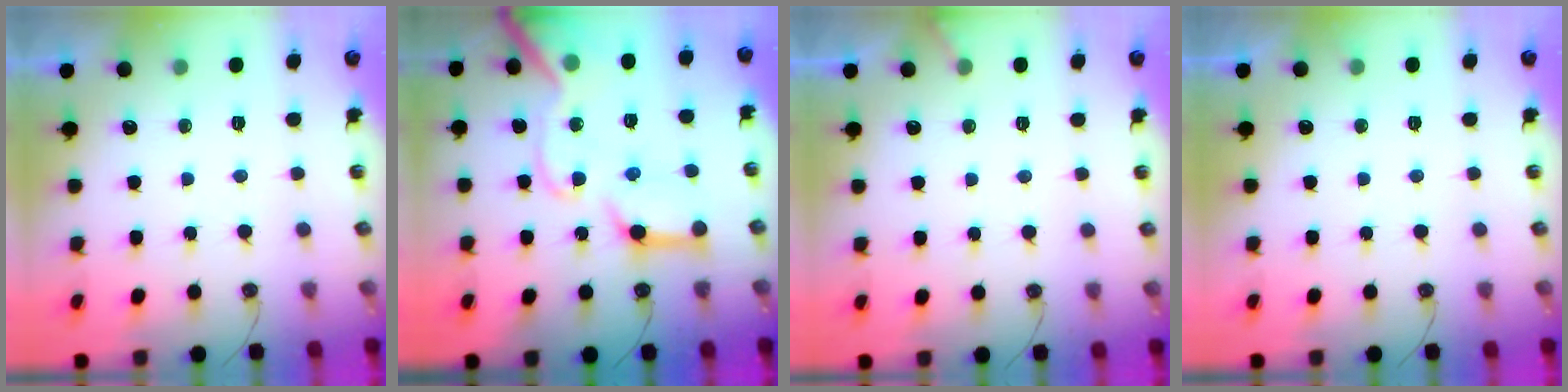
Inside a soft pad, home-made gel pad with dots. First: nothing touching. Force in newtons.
{"total": 21.5, "press": 21.4, "slide": 2.4}
{"total": 2.9, "press": 2.9, "slide": 0.2}
{"total": 2.9, "press": 2.9, "slide": 0.2}